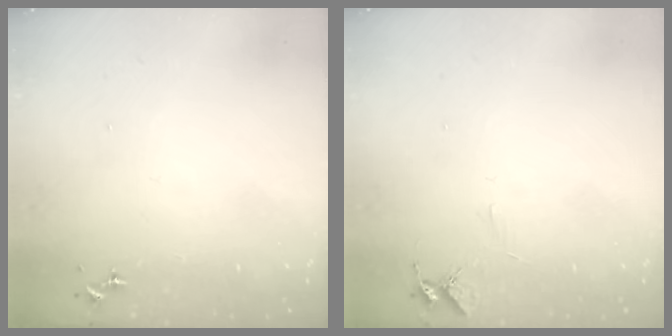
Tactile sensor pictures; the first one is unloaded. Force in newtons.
{"total": 5.4, "press": 5.4, "slide": 0.6}